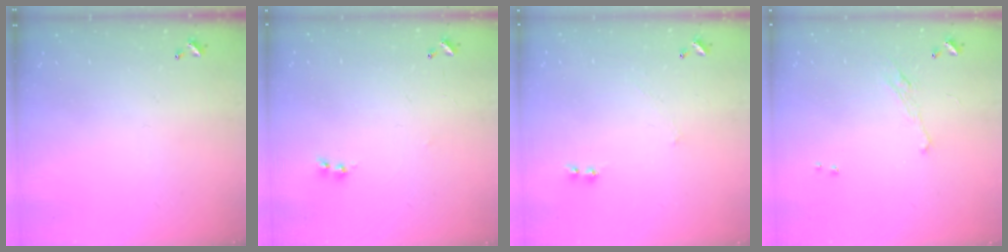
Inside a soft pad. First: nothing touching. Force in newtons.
{"total": 1.8, "press": 1.8, "slide": 0.3}
{"total": 2.9, "press": 2.9, "slide": 0.4}
{"total": 2.0, "press": 1.9, "slide": 0.7}